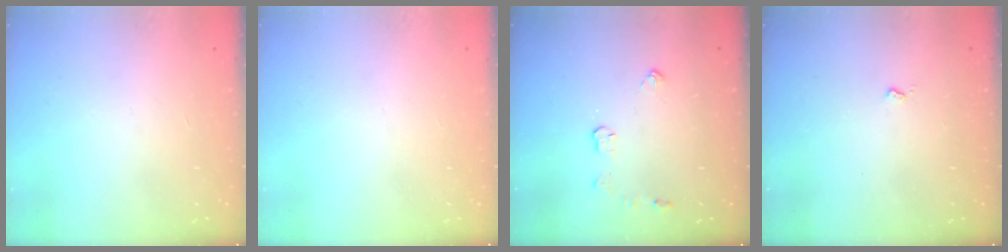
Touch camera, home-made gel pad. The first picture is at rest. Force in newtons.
{"total": 0.0}
{"total": 3.8, "press": 3.8, "slide": 0.6}
{"total": 2.6, "press": 2.6, "slide": 0.4}